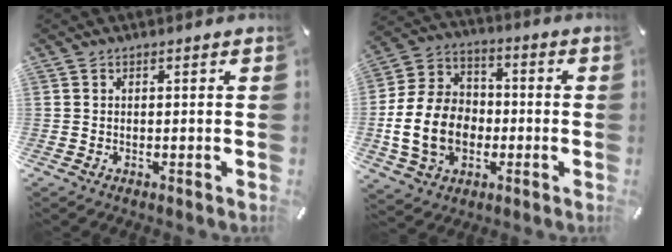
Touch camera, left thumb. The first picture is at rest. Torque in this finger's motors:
{"motor_torque": [0.26, 1.47, 1.34, -0.64, 0.63]}